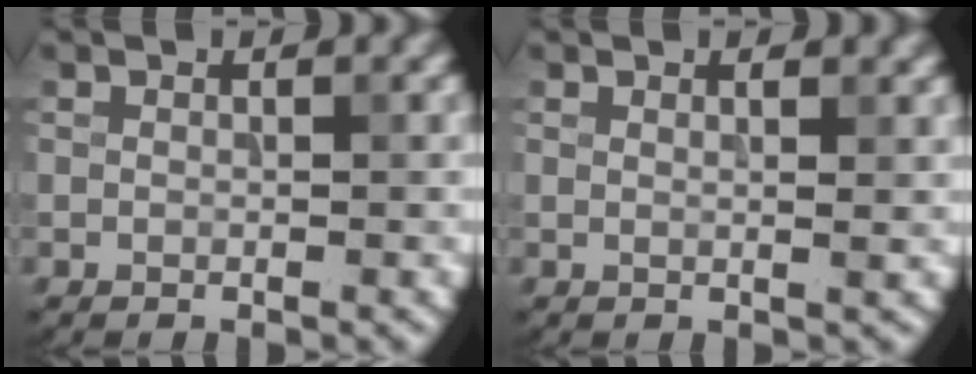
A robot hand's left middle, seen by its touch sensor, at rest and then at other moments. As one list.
[{"total": 1.7, "force": [0.9, 0.6, 1.3], "torque": [-0.009, 0.003, 0.007]}]